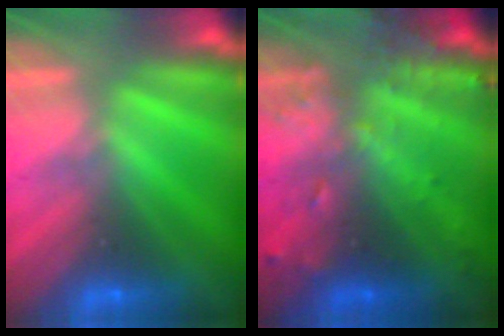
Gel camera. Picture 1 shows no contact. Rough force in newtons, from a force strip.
{"total": 8.8}